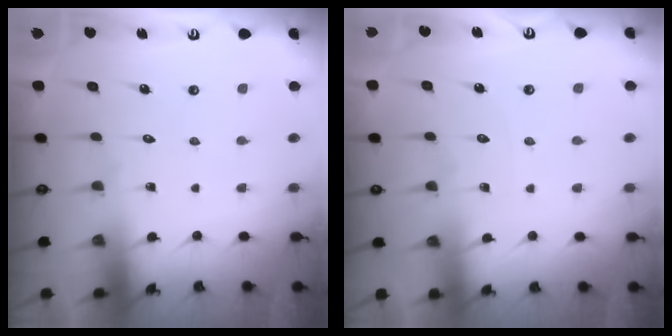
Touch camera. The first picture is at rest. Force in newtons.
{"total": 2.2, "press": 2.2, "slide": 0.3}